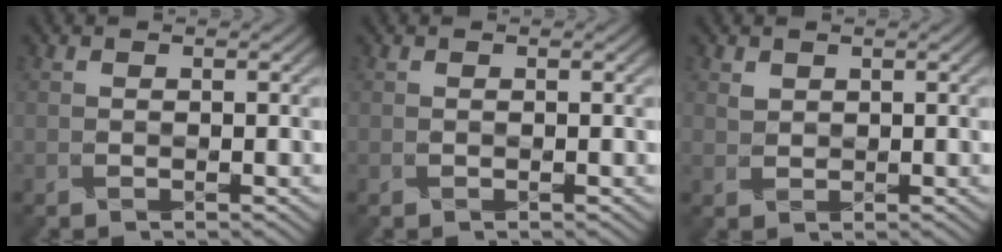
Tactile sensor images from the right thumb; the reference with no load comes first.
{"total": 0.0}
{"total": 1.2, "force": [1.0, 0.5, -0.5], "torque": [0.010, -0.004, 0.024]}